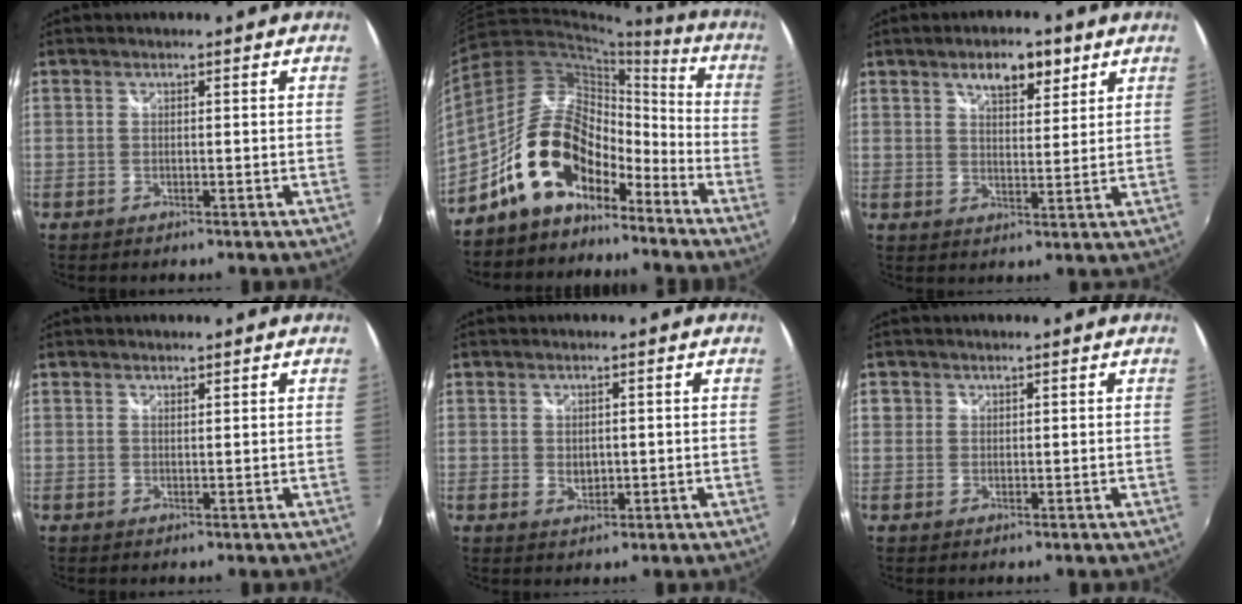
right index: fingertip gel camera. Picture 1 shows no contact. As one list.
[{"total": 15.7, "force": [-10.6, 8.1, 8.2], "torque": [-0.155, 0.029, -0.186]}, {"total": 7.0, "force": [4.2, 3.1, 4.5], "torque": [-0.069, 0.009, 0.068]}, {"total": 0.6, "force": [0.6, 0.2, 0.0], "torque": [0.001, -0.001, 0.012]}, {"total": 2.4, "force": [0.1, 1.9, 1.4], "torque": [-0.019, -0.002, 0.004]}, {"total": 1.5, "force": [0.2, 1.4, 0.2], "torque": [-0.005, 0.002, 0.000]}]